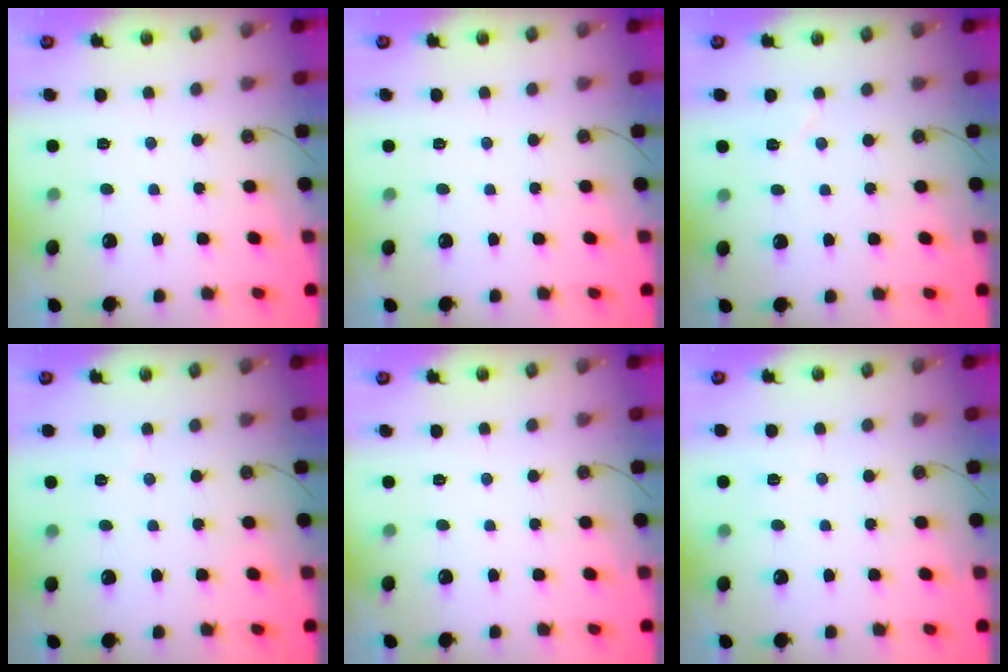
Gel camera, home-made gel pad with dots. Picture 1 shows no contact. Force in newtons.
{"total": 0.0}
{"total": 4.3, "press": 3.9, "slide": 1.8}
{"total": 3.0, "press": 2.0, "slide": 2.2}
{"total": 0.0}
{"total": 2.8, "press": 2.0, "slide": 2.0}